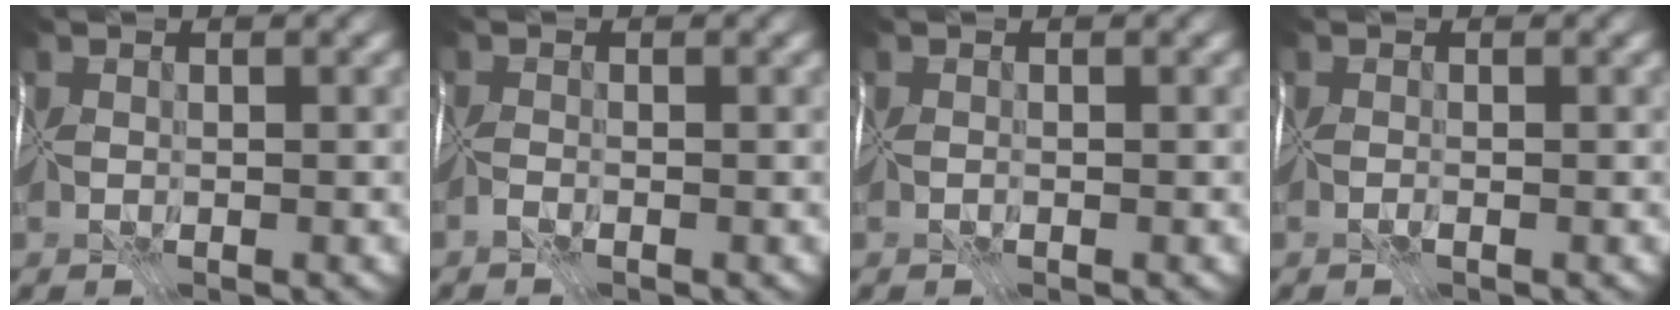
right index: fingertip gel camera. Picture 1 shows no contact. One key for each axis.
{"total": 1.4, "fx": -1.2, "fy": -0.7, "fz": -0.5, "tx": 0.017, "ty": -0.002, "tz": -0.025}
{"total": 0.0}
{"total": 0.6, "fx": -0.6, "fy": 0.0, "fz": 0.2, "tx": -0.004, "ty": -0.006, "tz": -0.007}